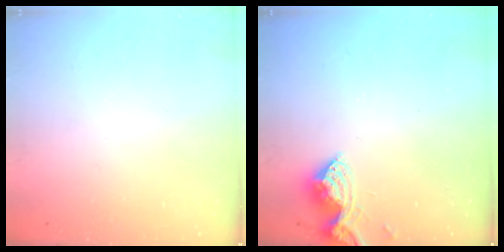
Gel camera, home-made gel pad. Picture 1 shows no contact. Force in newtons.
{"total": 9.2, "press": 9.2, "slide": 0.6}